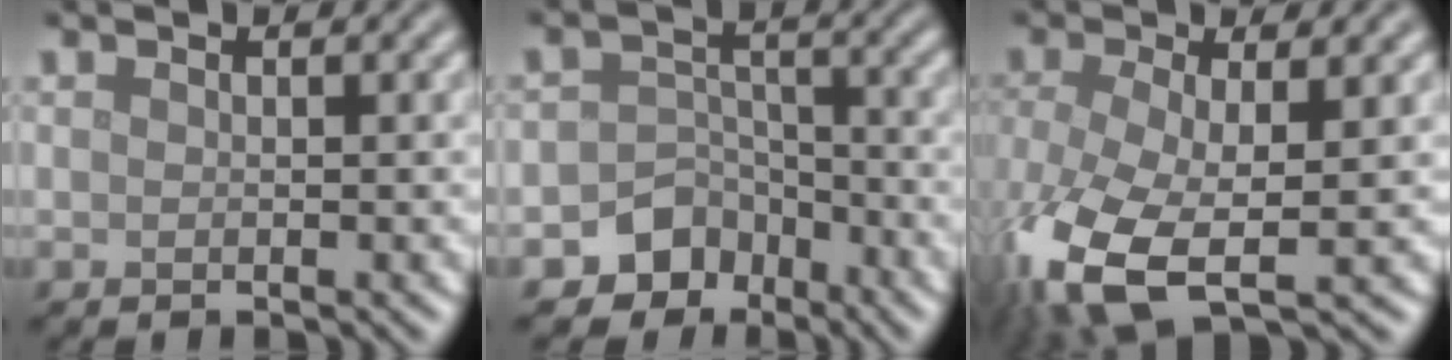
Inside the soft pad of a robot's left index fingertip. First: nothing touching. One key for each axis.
{"total": 5.2, "fx": -3.4, "fy": 3.8, "fz": 1.0, "tx": 0.010, "ty": 0.007, "tz": -0.056}
{"total": 8.9, "fx": -3.0, "fy": 4.1, "fz": 7.3, "tx": -0.175, "ty": -0.026, "tz": -0.056}